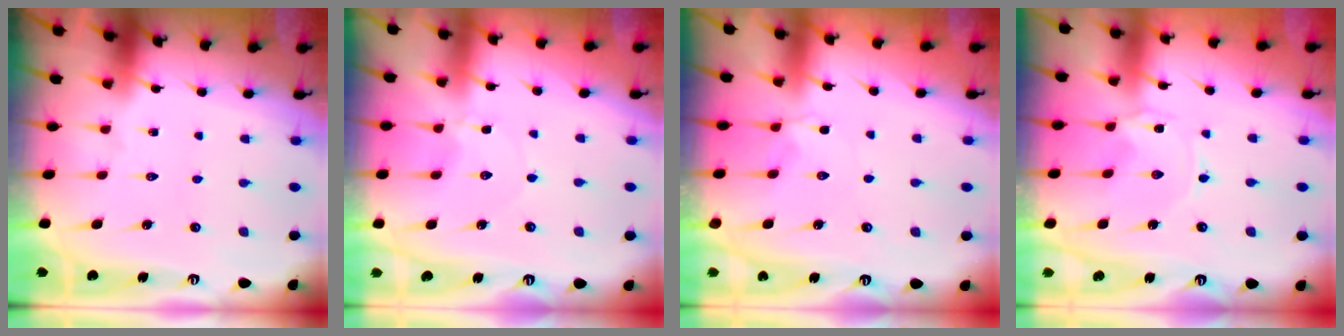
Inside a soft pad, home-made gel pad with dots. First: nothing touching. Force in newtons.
{"total": 1.0, "press": 1.0, "slide": 0.1}
{"total": 1.9, "press": 1.9, "slide": 0.5}
{"total": 0.0}